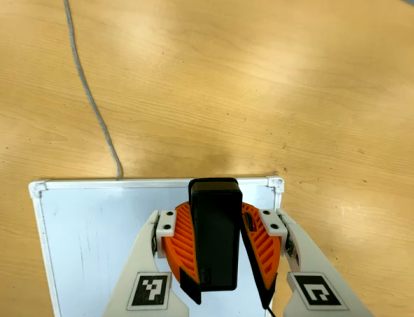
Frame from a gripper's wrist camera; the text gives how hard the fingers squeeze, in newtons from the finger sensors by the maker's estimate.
{"total": 8.7, "left": 8.6, "right": 8.7}